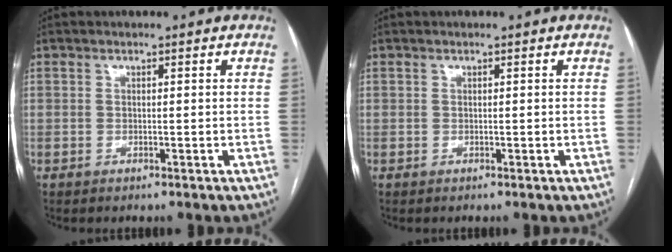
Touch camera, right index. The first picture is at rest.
{"total": 0.0}